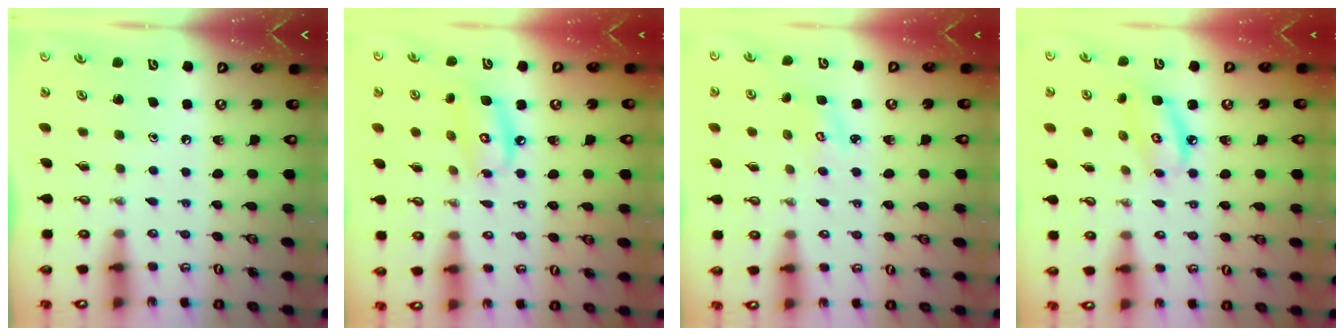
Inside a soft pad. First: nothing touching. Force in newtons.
{"total": 10.5, "press": 10.5, "slide": 1.0}
{"total": 2.9, "press": 2.8, "slide": 0.3}
{"total": 7.2, "press": 7.1, "slide": 0.5}